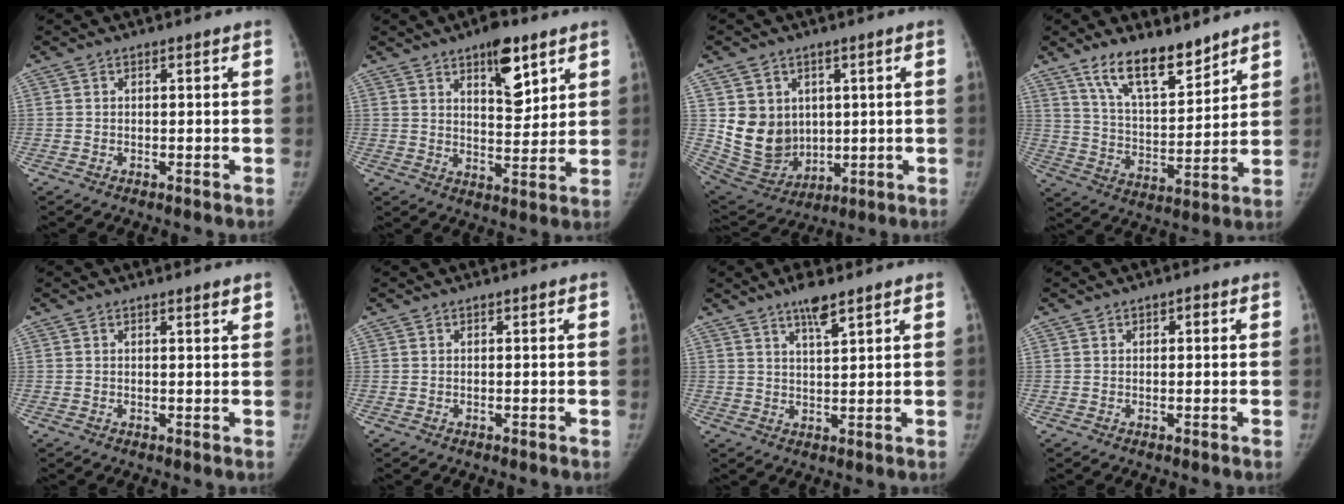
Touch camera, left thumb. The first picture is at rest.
{"total": 9.9, "force": [5.8, 4.2, 6.9], "torque": [-0.079, -0.036, 0.089]}
{"total": 12.4, "force": [2.2, 10.3, 6.5], "torque": [-0.078, -0.021, 0.074]}
{"total": 13.2, "force": [9.8, 4.6, 7.5], "torque": [-0.102, -0.069, 0.182]}
{"total": 1.3, "force": [1.0, 0.1, 0.8], "torque": [-0.008, -0.006, 0.015]}
{"total": 0.0}
{"total": 4.9, "force": [3.5, 0.9, 3.3], "torque": [-0.055, -0.020, 0.061]}
{"total": 1.3, "force": [0.5, 0.9, 0.9], "torque": [-0.006, 0.001, 0.005]}